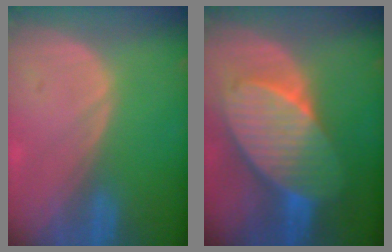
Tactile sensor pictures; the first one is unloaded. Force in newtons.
{"total": 10.6, "press": 10.5, "slide": 0.8}